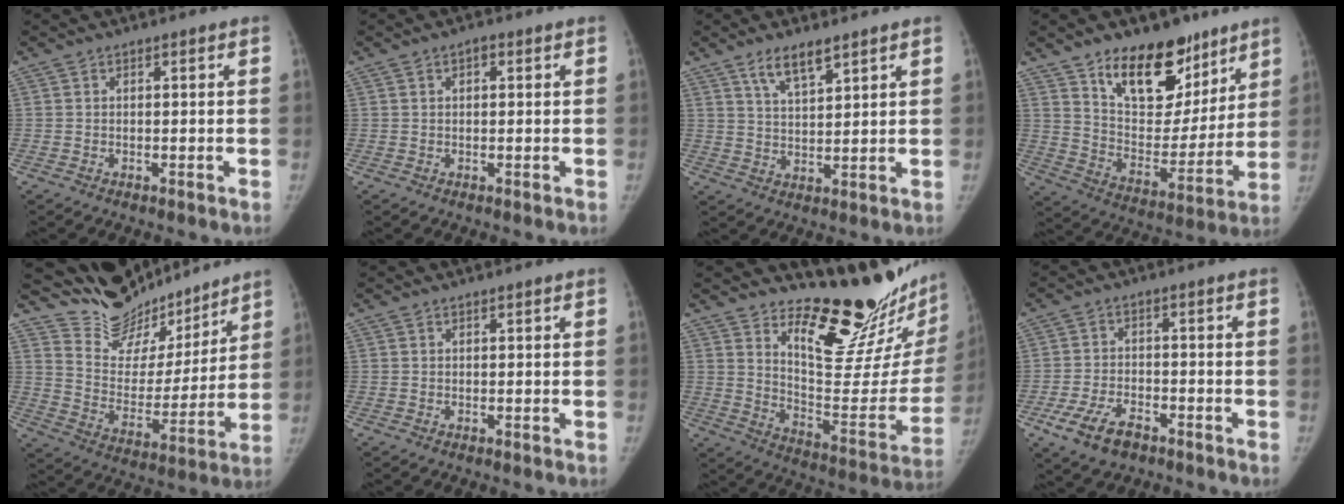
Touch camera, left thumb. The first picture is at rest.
{"total": 1.5, "force": [0.6, 0.8, 1.1], "torque": [-0.017, 0.004, 0.009]}
{"total": 6.3, "force": [4.4, 1.9, 4.0], "torque": [-0.064, -0.027, 0.084]}
{"total": 19.7, "force": [12.7, 10.9, 10.4], "torque": [-0.097, -0.079, 0.210]}
{"total": 17.7, "force": [16.2, 6.1, 3.4], "torque": [-0.011, -0.114, 0.270]}
{"total": 0.0}
{"total": 22.4, "force": [18.5, 5.6, 11.2], "torque": [-0.113, -0.184, 0.266]}
{"total": 7.8, "force": [-4.4, 4.4, 4.7], "torque": [-0.092, 0.014, -0.076]}